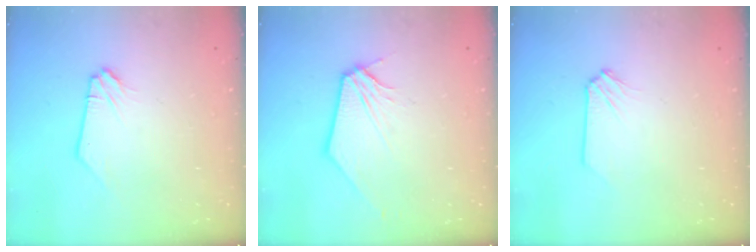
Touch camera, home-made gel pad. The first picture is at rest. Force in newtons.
{"total": 1.2, "press": 1.2, "slide": 0.3}
{"total": 0.0}